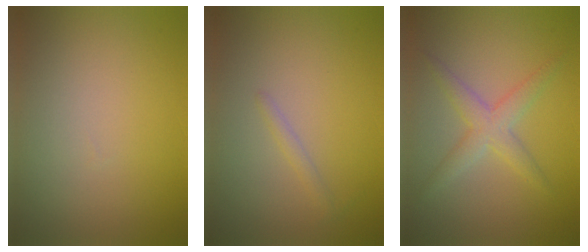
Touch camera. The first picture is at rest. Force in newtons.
{"total": 0.8, "press": 0.8, "slide": 0.1}
{"total": 2.8, "press": 2.8, "slide": 0.1}